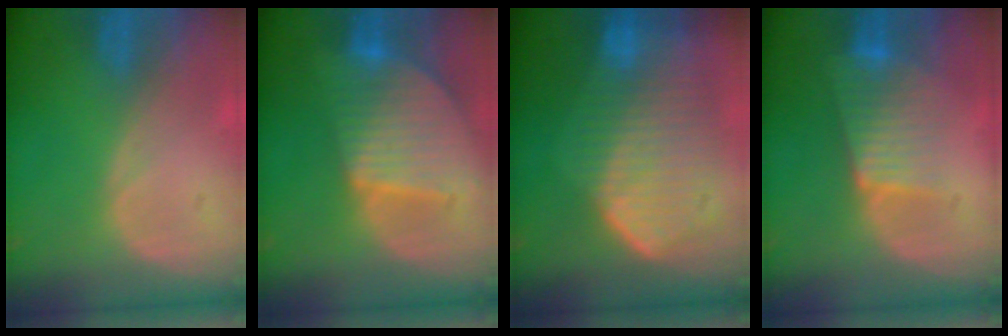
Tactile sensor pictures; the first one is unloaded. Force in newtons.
{"total": 9.5, "press": 8.2, "slide": 4.8}
{"total": 10.7, "press": 9.4, "slide": 5.2}
{"total": 6.9, "press": 6.2, "slide": 2.9}